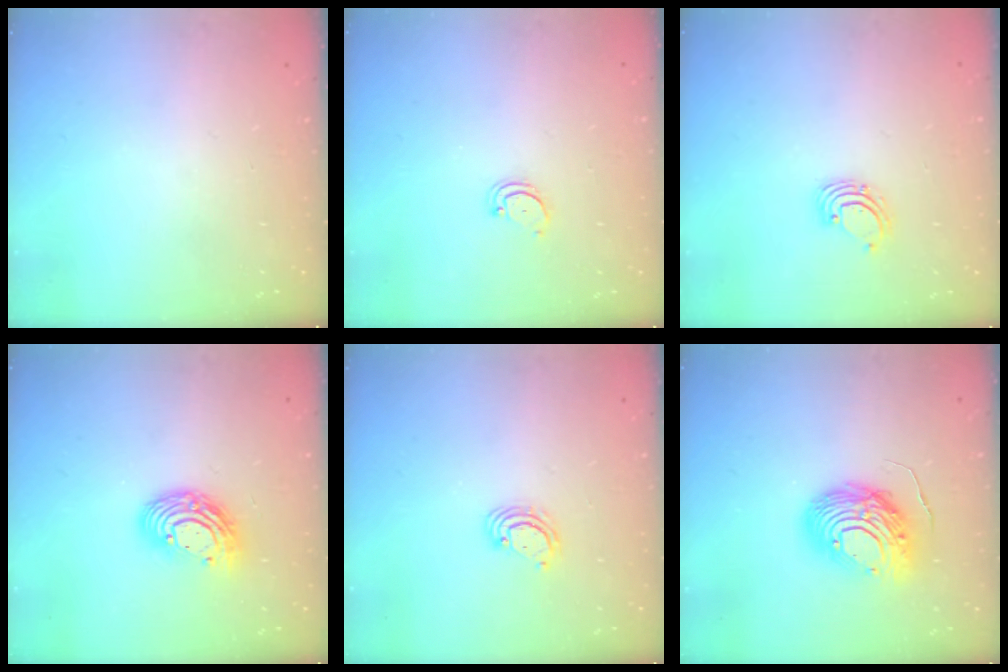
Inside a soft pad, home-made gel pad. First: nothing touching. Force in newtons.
{"total": 2.7, "press": 2.7, "slide": 0.3}
{"total": 2.3, "press": 2.3, "slide": 0.2}
{"total": 11.7, "press": 11.7, "slide": 0.9}
{"total": 2.9, "press": 2.9, "slide": 0.3}
{"total": 12.5, "press": 12.4, "slide": 0.9}